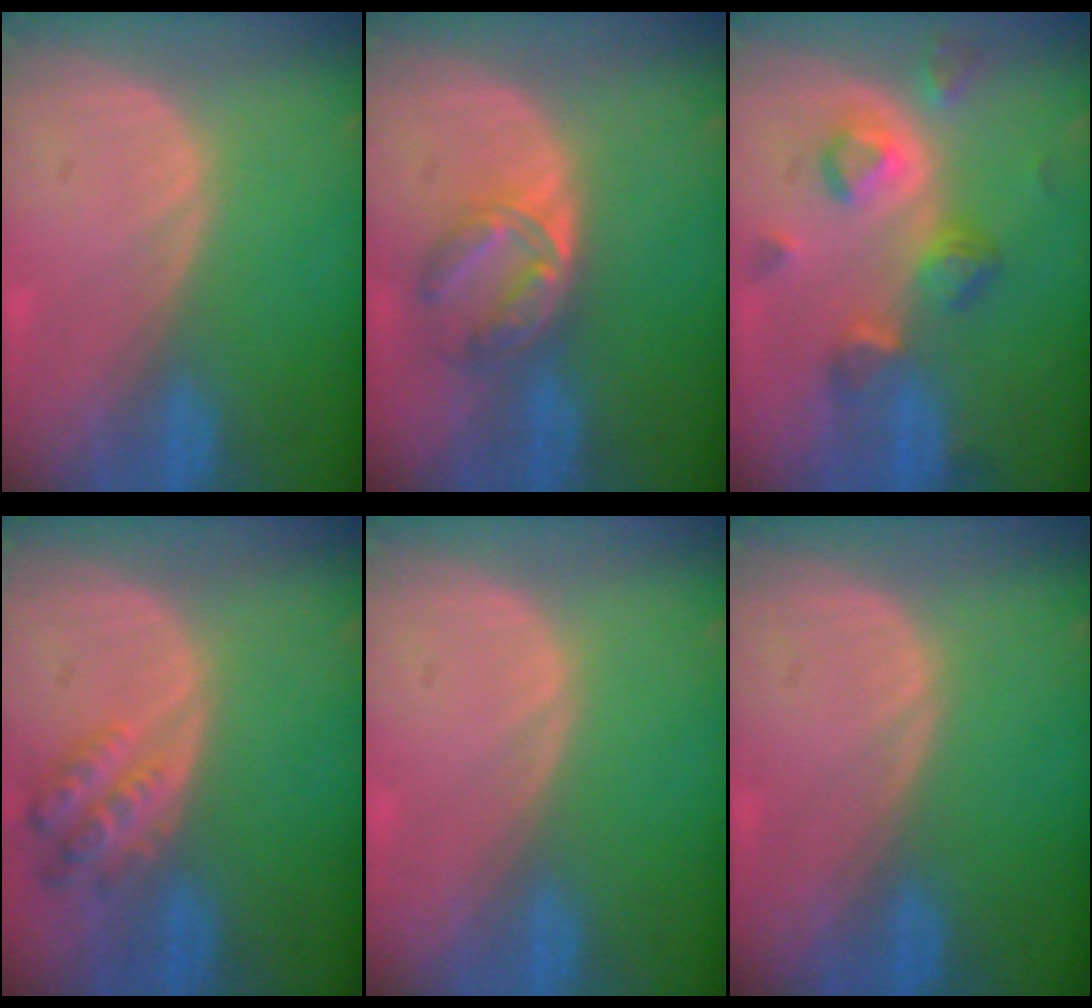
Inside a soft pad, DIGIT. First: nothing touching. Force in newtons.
{"total": 5.8, "press": 5.5, "slide": 1.8}
{"total": 7.1, "press": 6.8, "slide": 2.0}
{"total": 5.4, "press": 5.0, "slide": 2.1}
{"total": 0.0}
{"total": 0.0}